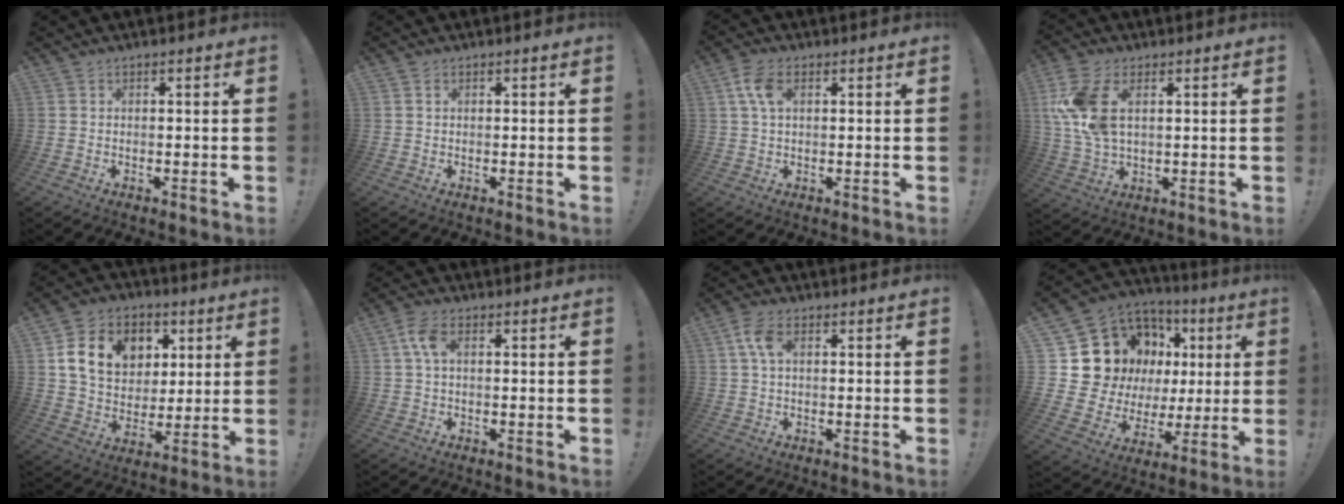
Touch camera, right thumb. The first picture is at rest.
{"total": 0.6, "force": [0.4, 0.2, 0.4], "torque": [-0.008, 0.001, 0.008]}
{"total": 6.4, "force": [2.1, 3.5, 5.0], "torque": [-0.096, 0.001, 0.038]}
{"total": 12.8, "force": [3.6, 7.2, 10.0], "torque": [-0.194, -0.012, 0.068]}
{"total": 16.2, "force": [5.5, 12.4, 8.7], "torque": [-0.134, -0.014, 0.110]}
{"total": 5.7, "force": [1.4, 2.9, 4.7], "torque": [-0.089, 0.004, 0.023]}
{"total": 5.9, "force": [1.6, 3.1, 4.8], "torque": [-0.091, 0.004, 0.027]}
{"total": 15.9, "force": [6.4, 12.5, 7.6], "torque": [-0.115, -0.052, 0.156]}